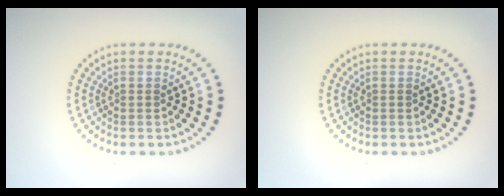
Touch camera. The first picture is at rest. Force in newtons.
{"total": 0.0}